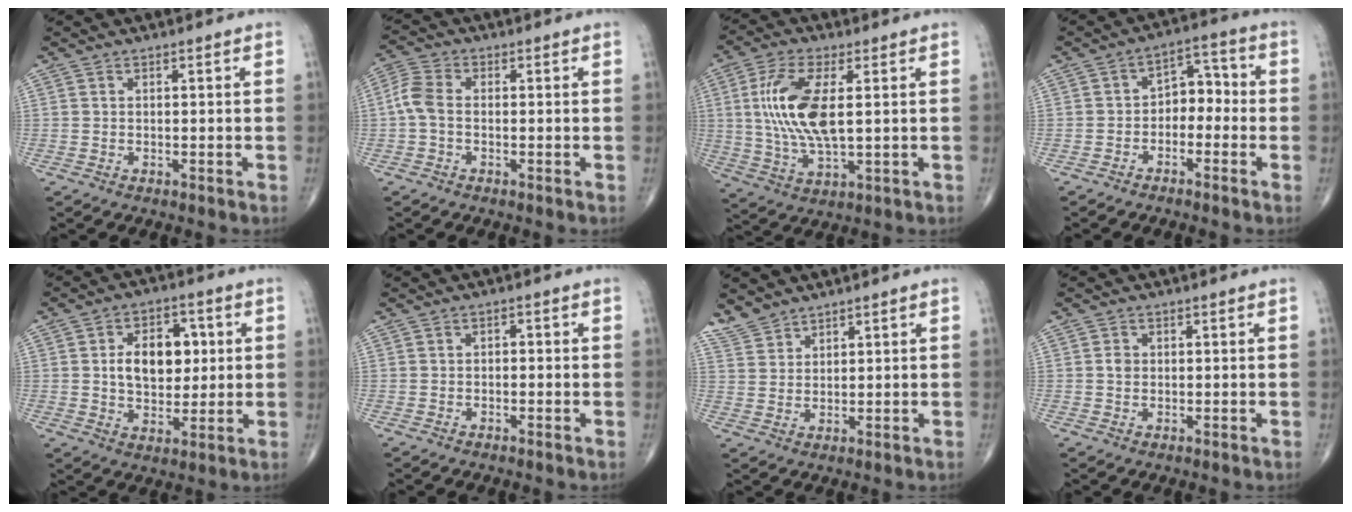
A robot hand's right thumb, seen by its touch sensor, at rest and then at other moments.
{"total": 4.7, "force": [-0.5, 2.9, 3.6], "torque": [-0.083, 0.014, -0.020]}
{"total": 13.0, "force": [1.8, 5.1, 11.9], "torque": [-0.250, -0.009, 0.038]}
{"total": 6.4, "force": [-1.9, 4.5, 4.2], "torque": [-0.030, 0.042, -0.046]}
{"total": 11.3, "force": [1.7, 7.4, 8.4], "torque": [-0.095, 0.003, 0.030]}
{"total": 1.1, "force": [-0.4, 0.8, 0.6], "torque": [0.003, 0.006, -0.011]}
{"total": 3.8, "force": [3.5, 1.3, 0.5], "torque": [-0.005, -0.008, 0.076]}
{"total": 1.3, "force": [0.1, 1.2, 0.7], "torque": [-0.008, 0.002, 0.003]}